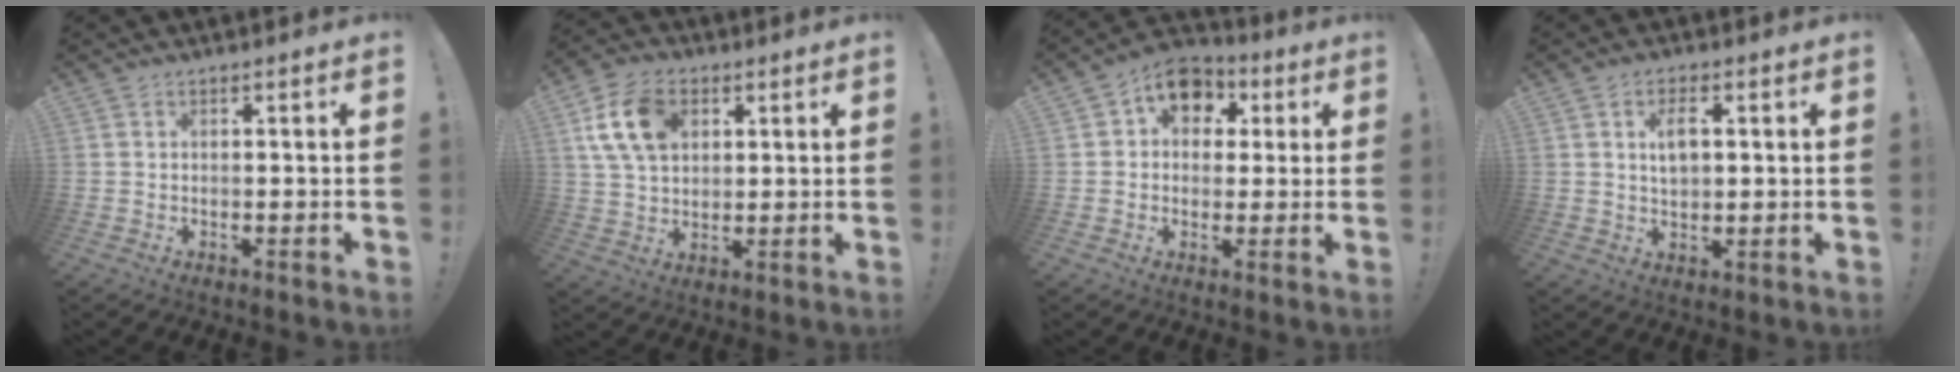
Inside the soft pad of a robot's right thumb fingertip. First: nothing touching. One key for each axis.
{"total": 13.9, "fx": 4.9, "fy": 9.6, "fz": 8.8, "tx": -0.161, "ty": 0.001, "tz": 0.097}
{"total": 10.3, "fx": 3.6, "fy": 8.2, "fz": 5.0, "tx": -0.064, "ty": -0.006, "tz": 0.070}
{"total": 5.7, "fx": 1.2, "fy": 3.2, "fz": 4.6, "tx": -0.067, "ty": 0.001, "tz": 0.018}